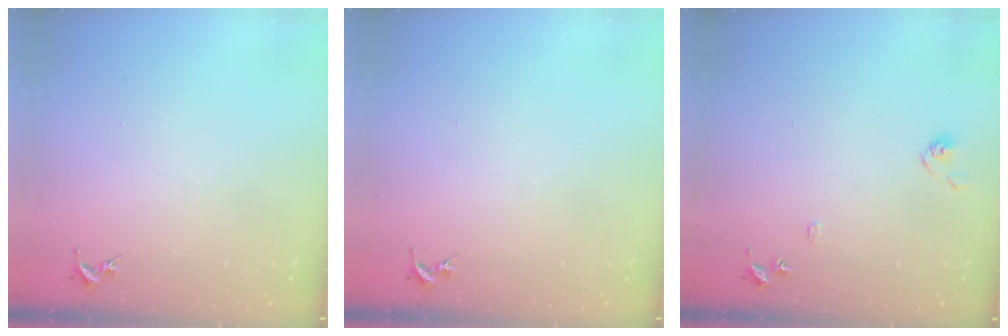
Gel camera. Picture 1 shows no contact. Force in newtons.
{"total": 0.0}
{"total": 7.2, "press": 7.2, "slide": 0.7}